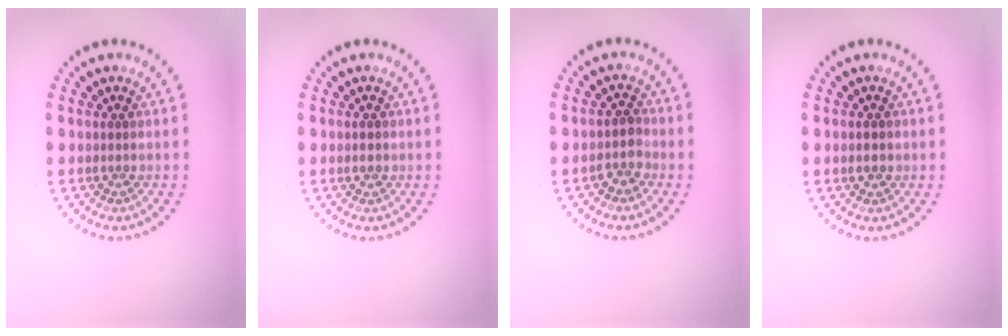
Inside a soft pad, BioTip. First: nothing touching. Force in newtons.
{"total": 1.1, "press": 1.1, "slide": 0.2}
{"total": 1.7, "press": 1.4, "slide": 0.9}
{"total": 1.7, "press": 1.7, "slide": 0.1}